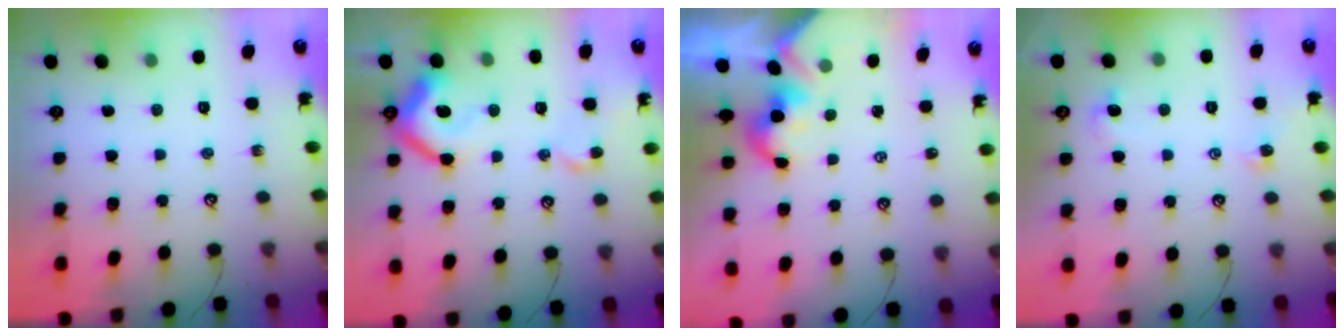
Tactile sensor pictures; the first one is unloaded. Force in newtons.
{"total": 12.7, "press": 12.6, "slide": 1.8}
{"total": 2.1, "press": 2.1, "slide": 0.2}
{"total": 2.0, "press": 1.9, "slide": 0.5}